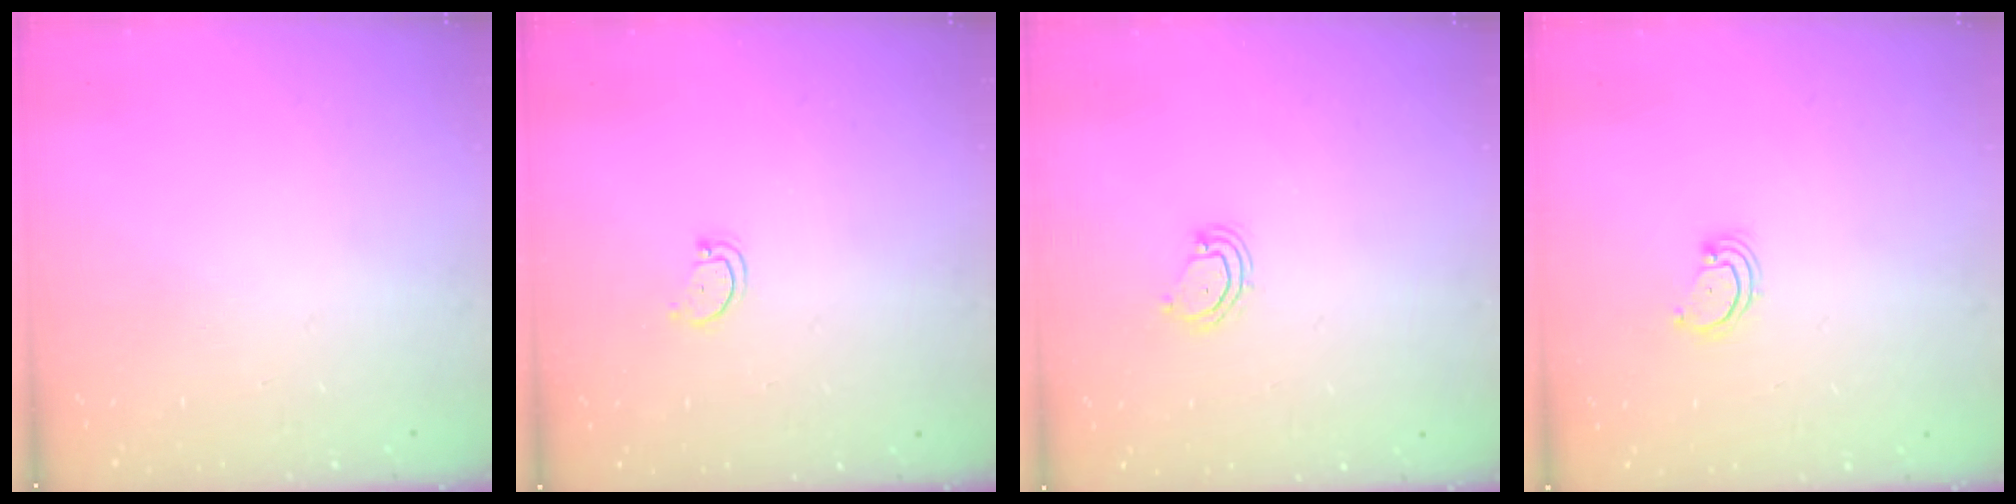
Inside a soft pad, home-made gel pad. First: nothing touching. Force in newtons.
{"total": 2.9, "press": 2.9, "slide": 0.4}
{"total": 3.9, "press": 3.9, "slide": 0.3}
{"total": 2.3, "press": 2.2, "slide": 0.2}